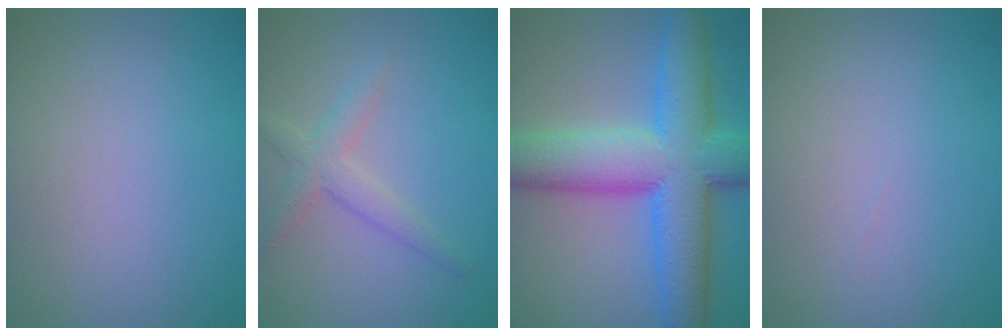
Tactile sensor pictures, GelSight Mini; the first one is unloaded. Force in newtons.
{"total": 2.5, "press": 2.5, "slide": 0.2}
{"total": 11.8, "press": 11.8, "slide": 0.2}
{"total": 0.0}